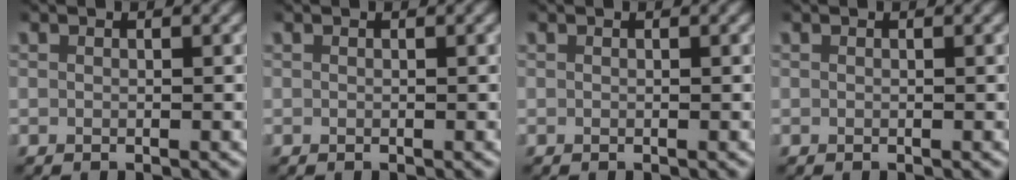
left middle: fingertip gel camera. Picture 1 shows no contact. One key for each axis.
{"total": 0.0}
{"total": 0.0}
{"total": 0.0}